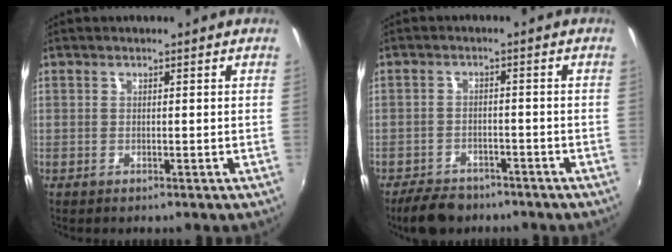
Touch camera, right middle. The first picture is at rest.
{"total": 7.3, "force": [-5.9, 3.5, 2.5], "torque": [-0.070, -0.002, -0.093]}